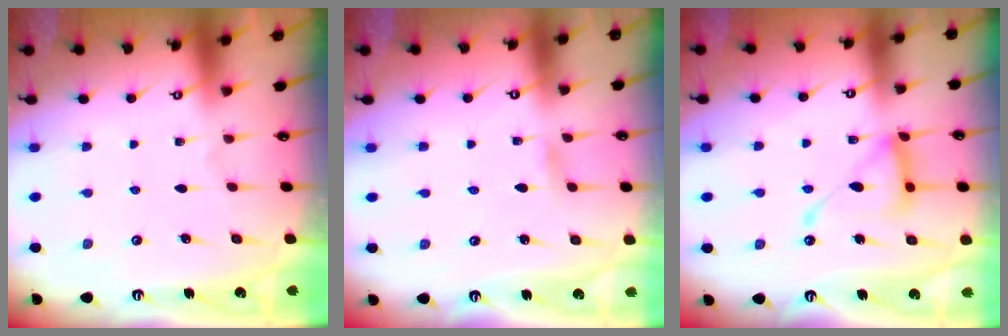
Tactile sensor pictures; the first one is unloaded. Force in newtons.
{"total": 1.7, "press": 1.7, "slide": 0.1}
{"total": 13.9, "press": 13.8, "slide": 1.0}